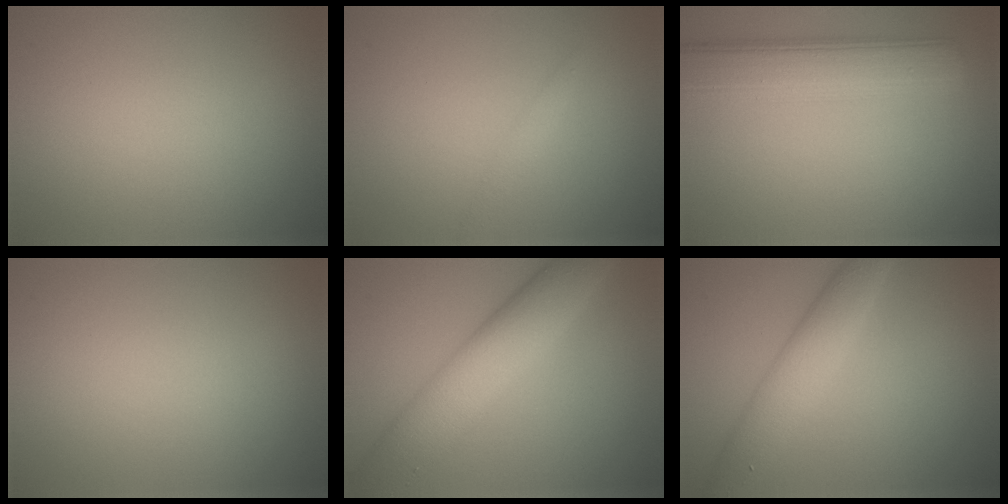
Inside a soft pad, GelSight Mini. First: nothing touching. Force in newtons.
{"total": 1.0, "press": 1.0, "slide": 0.0}
{"total": 6.5, "press": 6.5, "slide": 0.2}
{"total": 0.0}
{"total": 8.0, "press": 8.0, "slide": 0.0}
{"total": 4.4, "press": 4.4, "slide": 0.1}